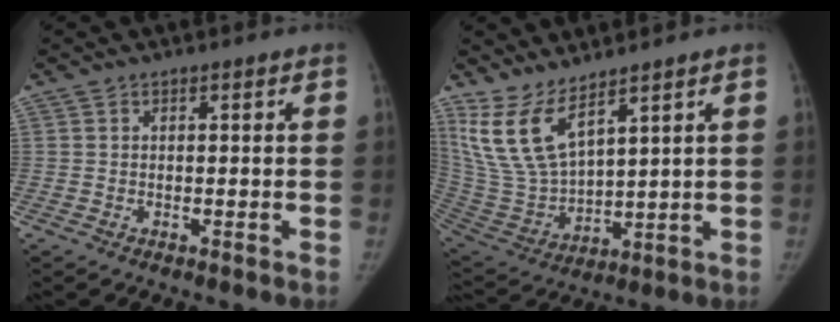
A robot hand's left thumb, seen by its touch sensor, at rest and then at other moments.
{"total": 12.0, "force": [8.4, 4.2, 7.5], "torque": [-0.148, -0.051, 0.196]}